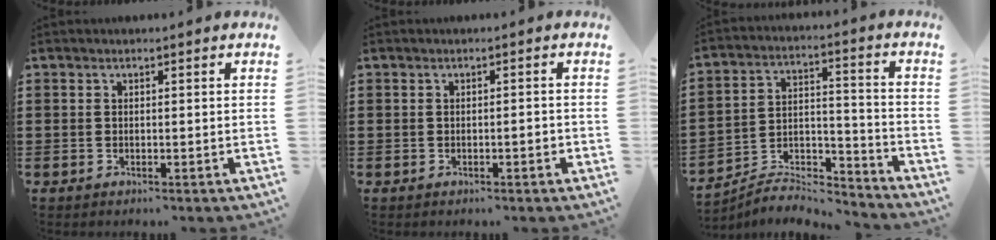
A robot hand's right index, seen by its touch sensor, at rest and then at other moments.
{"total": 1.3, "force": [-0.5, 0.3, 1.2], "torque": [-0.021, -0.002, -0.009]}
{"total": 6.3, "force": [-6.1, 1.0, 1.0], "torque": [-0.018, 0.006, -0.123]}